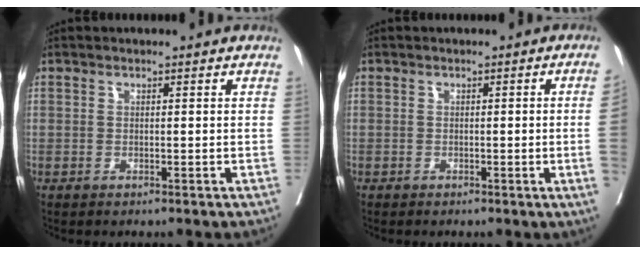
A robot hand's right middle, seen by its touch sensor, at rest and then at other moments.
{"total": 2.5, "force": [-0.3, -0.8, 2.4], "torque": [-0.030, -0.004, -0.003]}